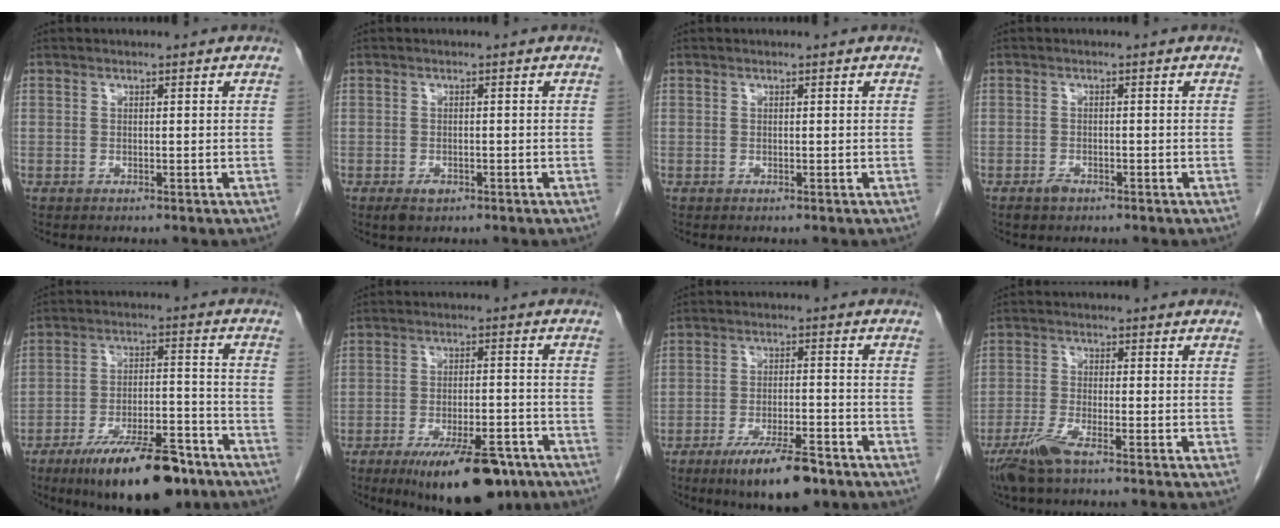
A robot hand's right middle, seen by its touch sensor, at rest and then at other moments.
{"total": 1.8, "force": [-1.0, 1.0, 1.1], "torque": [-0.021, 0.000, -0.010]}
{"total": 0.0}
{"total": 1.5, "force": [-1.1, 0.8, 0.7], "torque": [-0.016, 0.000, -0.016]}
{"total": 16.1, "force": [-11.4, 4.2, 10.5], "torque": [-0.157, -0.001, -0.184]}
{"total": 13.6, "force": [-9.2, 4.0, 9.2], "torque": [-0.128, -0.009, -0.138]}
{"total": 9.9, "force": [-6.7, 2.0, 6.9], "torque": [-0.118, -0.015, -0.108]}
{"total": 5.3, "force": [-3.9, 0.1, 3.6], "torque": [-0.077, -0.014, -0.080]}